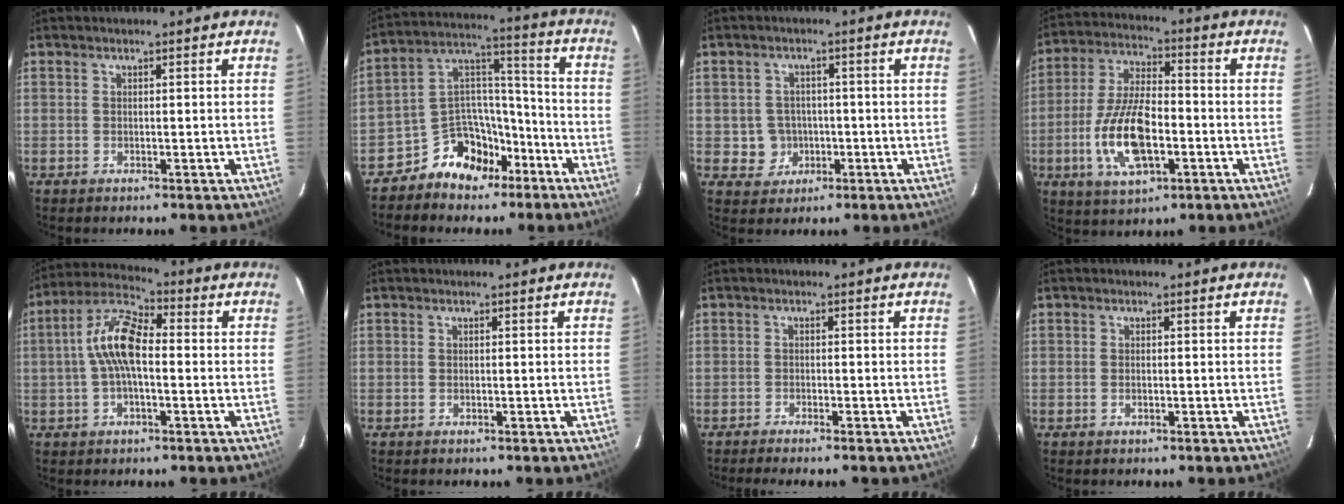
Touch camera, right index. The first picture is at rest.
{"total": 11.7, "force": [-7.9, 7.8, 3.7], "torque": [-0.066, 0.063, -0.128]}
{"total": 4.9, "force": [-0.9, 4.8, 0.5], "torque": [-0.018, 0.018, -0.001]}
{"total": 14.5, "force": [-4.2, 6.1, 12.4], "torque": [-0.262, -0.003, -0.075]}
{"total": 9.8, "force": [-0.4, 4.2, 8.9], "torque": [-0.184, 0.023, -0.013]}
{"total": 0.0}
{"total": 2.2, "force": [-1.9, -0.2, 1.1], "torque": [-0.030, -0.006, -0.034]}
{"total": 0.7, "force": [-0.2, 0.4, 0.6], "torque": [-0.013, 0.000, -0.004]}